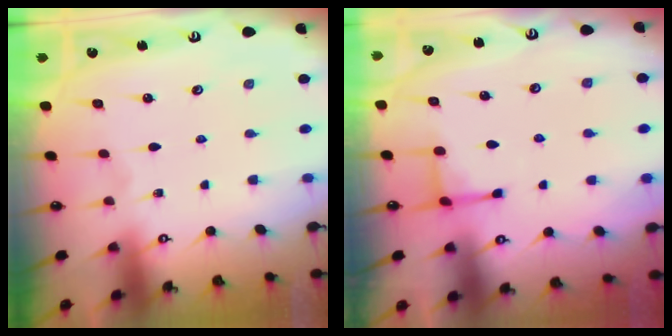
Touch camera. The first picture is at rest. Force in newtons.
{"total": 2.5, "press": 2.3, "slide": 0.8}